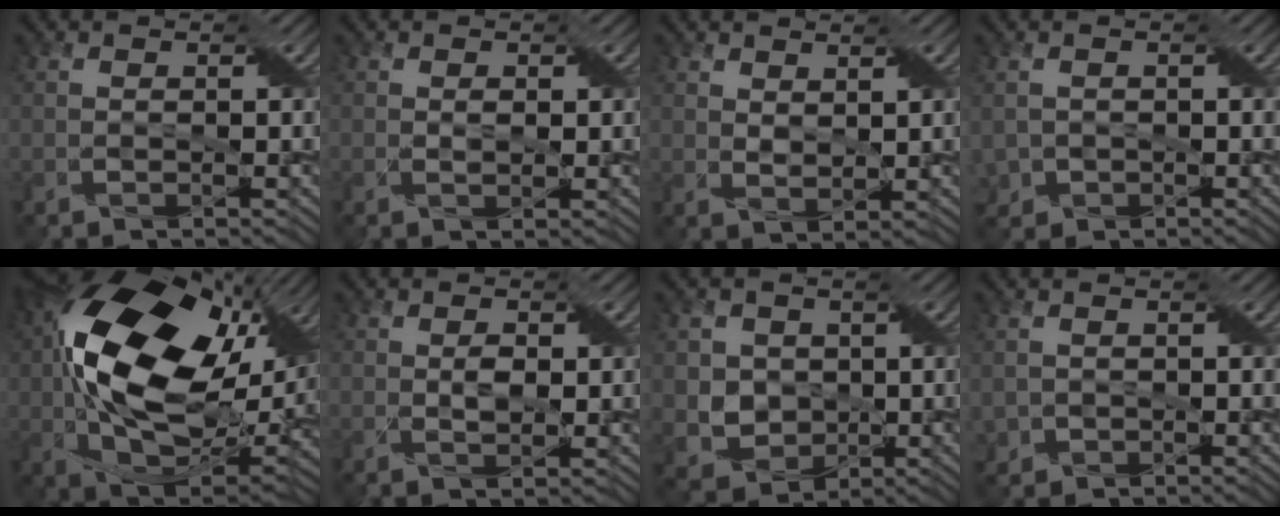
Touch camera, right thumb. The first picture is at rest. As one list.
[{"total": 1.3, "force": [0.4, 0.8, 1.0], "torque": [-0.017, -0.004, 0.006]}, {"total": 2.2, "force": [1.8, 1.0, 0.9], "torque": [-0.022, -0.005, 0.037]}, {"total": 2.4, "force": [-0.7, 2.2, 0.8], "torque": [-0.028, -0.011, -0.016]}, {"total": 22.1, "force": [4.9, 13.4, 16.9], "torque": [-0.356, 0.012, 0.081]}, {"total": 2.0, "force": [0.3, 1.1, 1.6], "torque": [-0.031, -0.003, 0.006]}, {"total": 5.4, "force": [0.4, 5.1, 1.8], "torque": [-0.057, -0.012, 0.001]}, {"total": 1.7, "force": [-0.4, 1.6, 0.2], "torque": [-0.014, -0.011, -0.010]}]